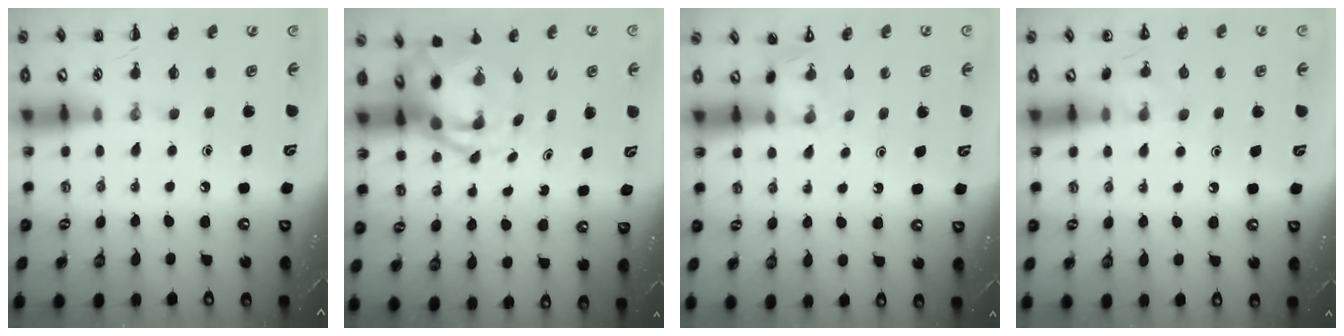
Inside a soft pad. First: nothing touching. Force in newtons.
{"total": 5.1, "press": 4.9, "slide": 1.7}
{"total": 3.5, "press": 3.3, "slide": 1.1}
{"total": 7.2, "press": 7.0, "slide": 1.6}